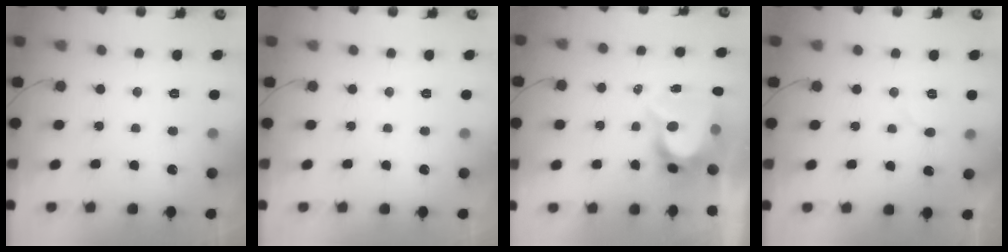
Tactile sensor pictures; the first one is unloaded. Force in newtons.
{"total": 0.0}
{"total": 7.9, "press": 7.8, "slide": 0.7}
{"total": 4.7, "press": 4.7, "slide": 0.3}